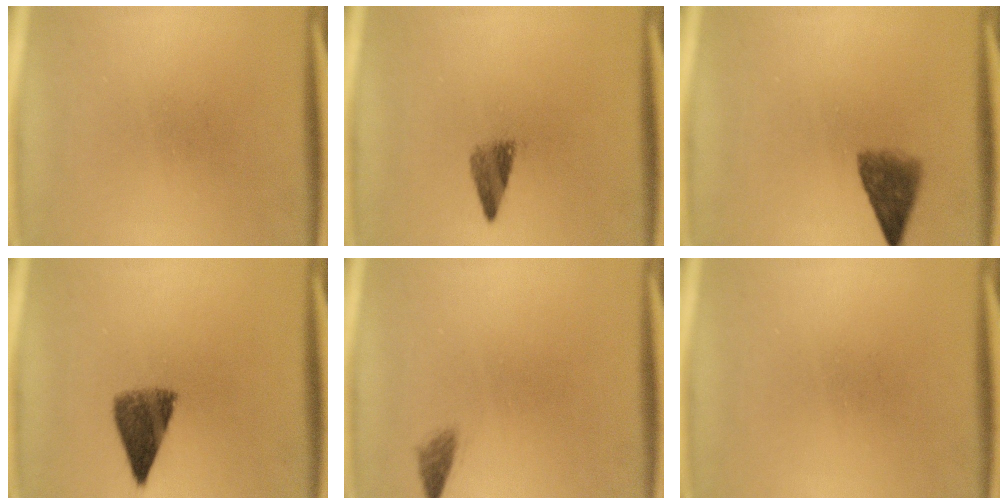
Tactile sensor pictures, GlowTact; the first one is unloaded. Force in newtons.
{"total": 2.9}
{"total": 4.7}
{"total": 6.7}
{"total": 1.3}
{"total": 0.0}